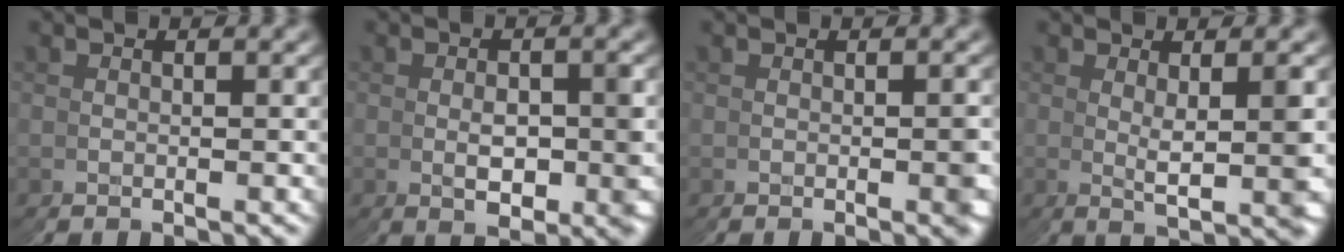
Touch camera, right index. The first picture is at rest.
{"total": 3.1, "force": [0.0, 0.4, 3.0], "torque": [-0.037, 0.006, 0.001]}
{"total": 1.4, "force": [-0.2, 0.1, 1.4], "torque": [-0.018, 0.003, -0.002]}
{"total": 3.2, "force": [0.8, -1.7, 2.6], "torque": [-0.035, 0.017, 0.011]}